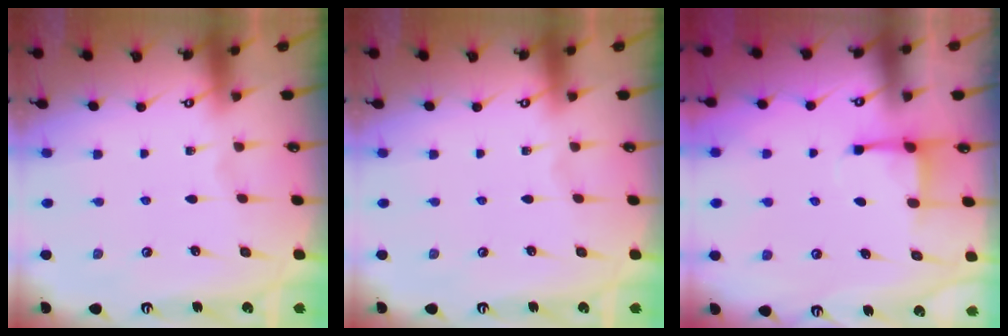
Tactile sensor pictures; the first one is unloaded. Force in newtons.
{"total": 0.0}
{"total": 2.2, "press": 2.2, "slide": 0.5}